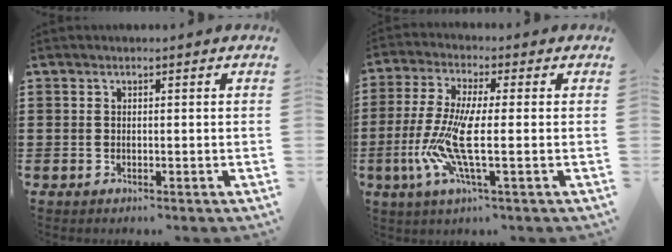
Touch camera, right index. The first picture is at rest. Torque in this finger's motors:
{"motor_torque": [2.14, 0.00, 0.52, 0.19]}